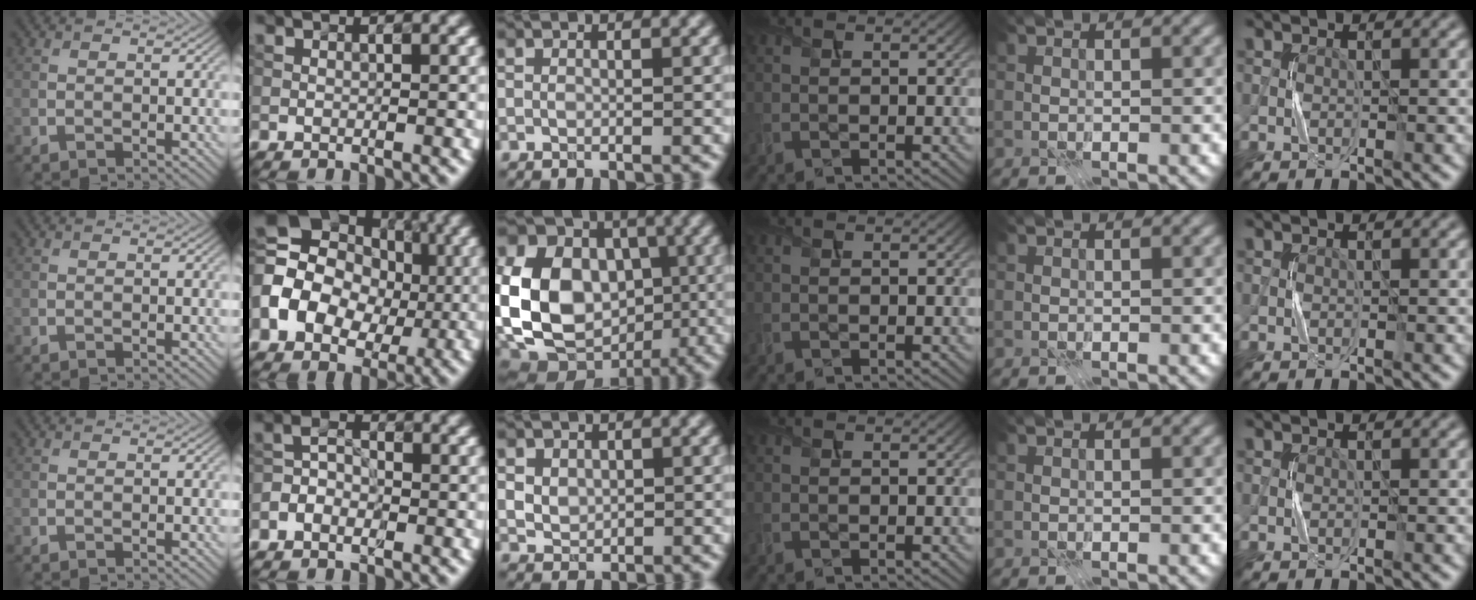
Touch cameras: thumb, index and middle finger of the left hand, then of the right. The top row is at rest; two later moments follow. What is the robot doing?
{"motion": "press", "object": "gel pad"}